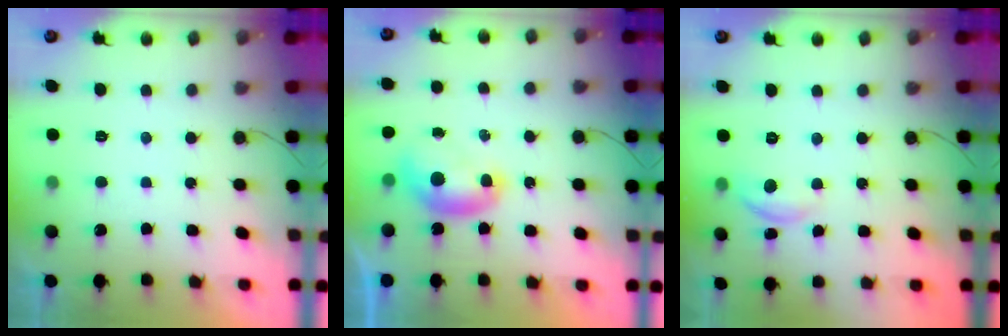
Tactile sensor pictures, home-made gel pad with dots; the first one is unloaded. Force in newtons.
{"total": 7.2, "press": 7.2, "slide": 0.1}
{"total": 5.9, "press": 5.9, "slide": 0.7}